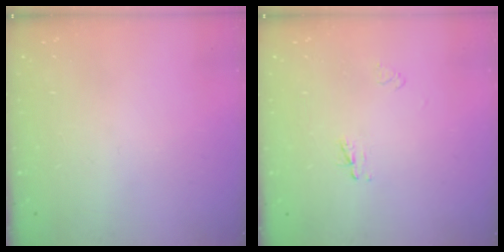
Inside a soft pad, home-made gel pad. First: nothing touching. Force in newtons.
{"total": 2.3, "press": 2.2, "slide": 0.2}